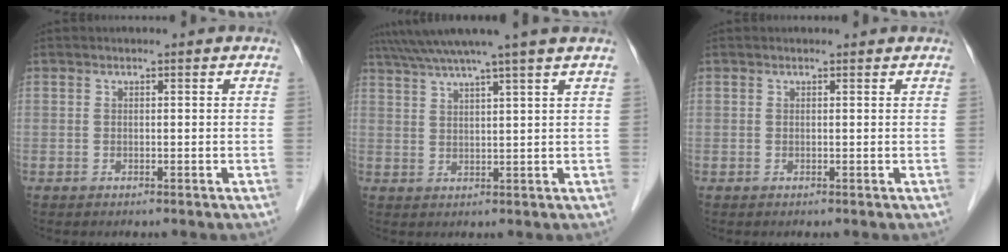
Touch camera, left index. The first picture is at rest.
{"total": 9.4, "force": [7.8, -2.3, 4.7], "torque": [-0.075, 0.013, 0.114]}
{"total": 0.8, "force": [0.8, 0.0, 0.0], "torque": [-0.007, 0.002, 0.010]}